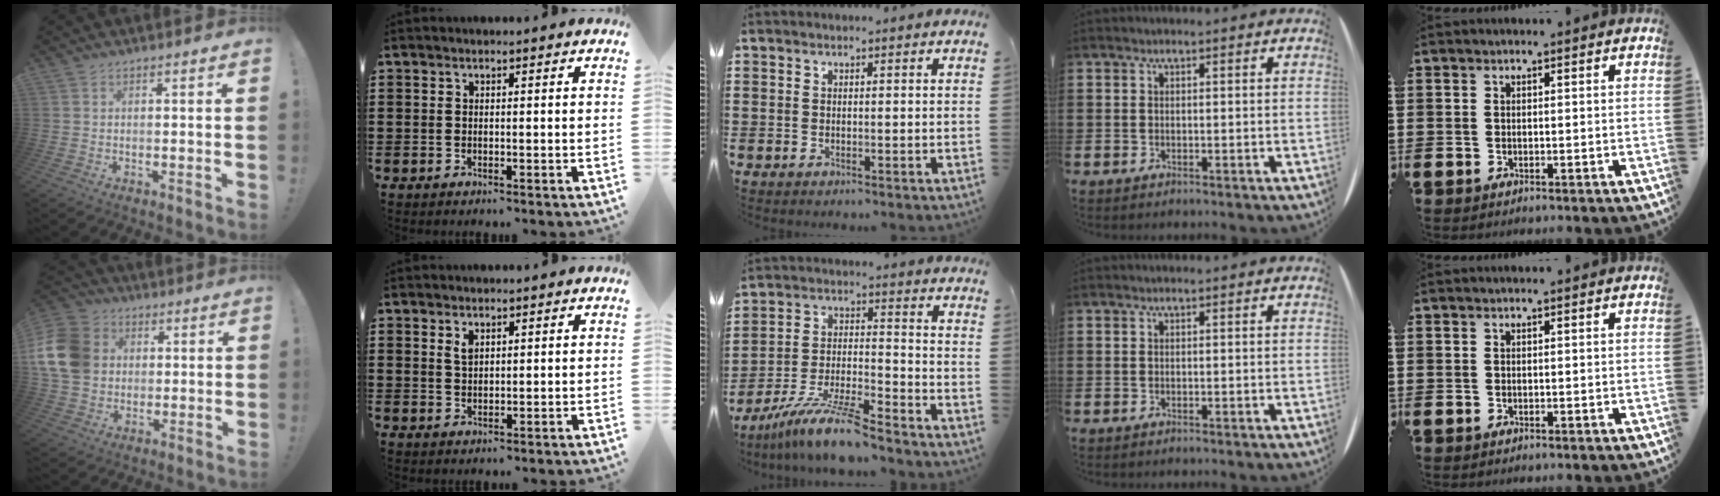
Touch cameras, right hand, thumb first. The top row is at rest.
{"thumb": {"total": 16.4, "force": [2.8, 13.5, 8.8], "torque": [-0.156, 0.000, 0.058]}, "index": {"total": 1.8, "force": [1.1, 1.0, 1.1], "torque": [-0.025, 0.003, 0.020]}, "middle": {"total": 10.1, "force": [-8.7, 0.5, 5.1], "torque": [-0.101, 0.006, -0.170]}}